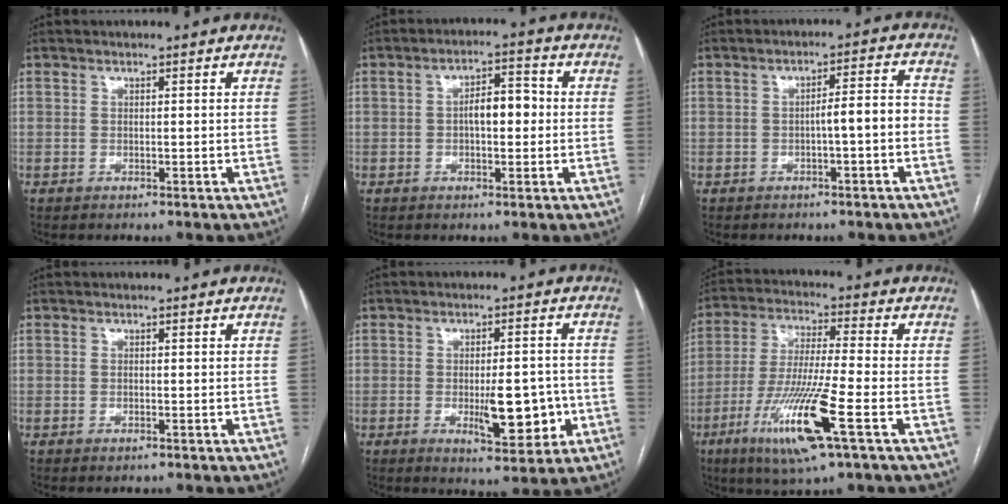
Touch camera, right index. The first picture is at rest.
{"total": 5.4, "force": [-0.2, 2.2, 4.9], "torque": [-0.080, 0.018, -0.004]}
{"total": 4.7, "force": [-1.4, 0.5, 4.5], "torque": [-0.061, 0.021, -0.018]}
{"total": 0.5, "force": [-0.3, 0.2, 0.4], "torque": [-0.009, -0.002, 0.000]}
{"total": 8.8, "force": [-2.1, 2.9, 8.1], "torque": [-0.115, -0.002, -0.024]}
{"total": 14.3, "force": [-6.0, 0.3, 13.0], "torque": [-0.264, -0.025, -0.110]}